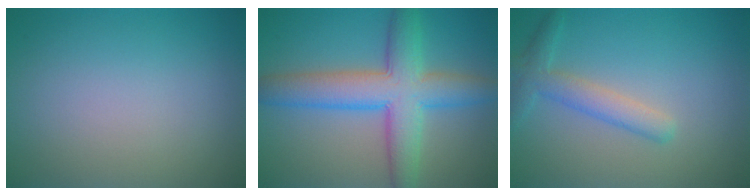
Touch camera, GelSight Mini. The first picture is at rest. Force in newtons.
{"total": 7.6, "press": 7.6, "slide": 0.1}
{"total": 2.9, "press": 2.9, "slide": 0.1}